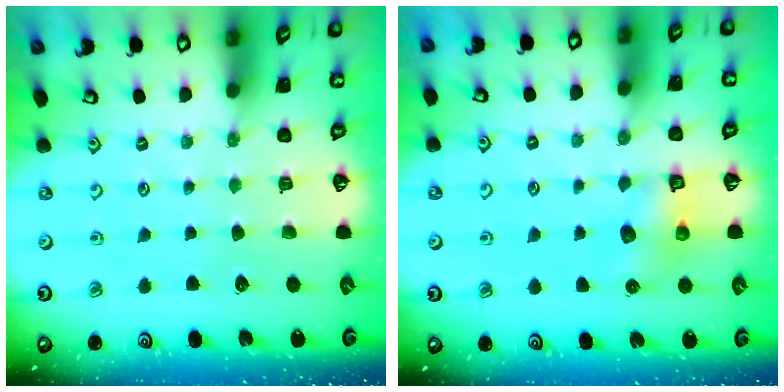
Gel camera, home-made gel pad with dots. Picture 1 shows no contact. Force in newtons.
{"total": 7.6, "press": 7.6, "slide": 0.6}